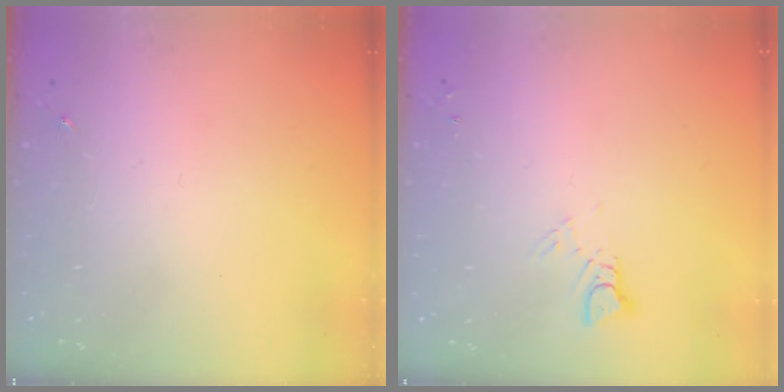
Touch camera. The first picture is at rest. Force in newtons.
{"total": 2.9, "press": 2.9, "slide": 0.2}